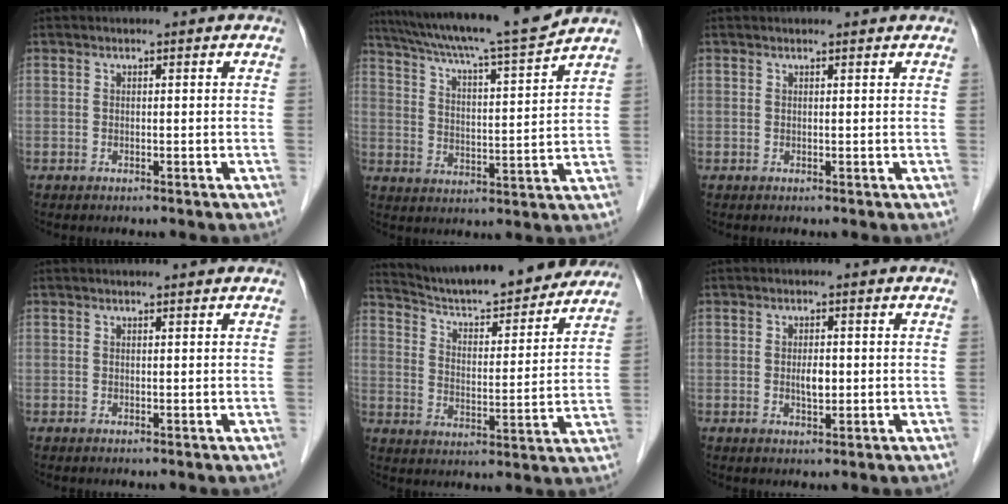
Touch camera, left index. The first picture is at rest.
{"total": 16.6, "force": [15.0, -0.9, 7.2], "torque": [-0.126, -0.012, 0.230]}
{"total": 1.7, "force": [1.7, 0.1, 0.3], "torque": [-0.011, 0.008, 0.019]}
{"total": 1.1, "force": [1.1, -0.1, 0.3], "torque": [-0.007, 0.005, 0.018]}
{"total": 21.1, "force": [19.4, 3.1, 7.6], "torque": [-0.119, -0.004, 0.274]}
{"total": 2.3, "force": [0.0, 0.9, 2.1], "torque": [-0.041, -0.001, 0.001]}